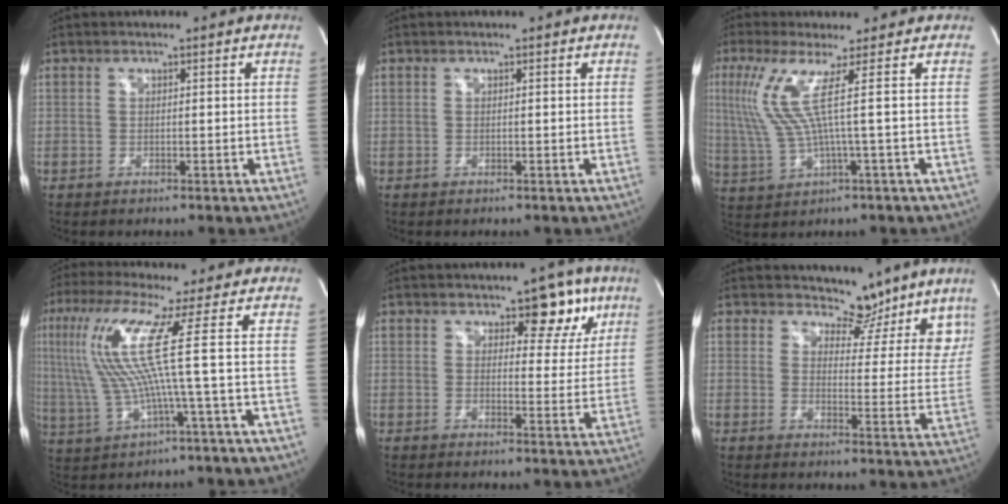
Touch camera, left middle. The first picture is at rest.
{"total": 0.0}
{"total": 7.2, "force": [1.9, -1.6, 6.8], "torque": [-0.160, 0.005, 0.050]}
{"total": 13.1, "force": [2.5, -1.7, 12.8], "torque": [-0.268, 0.011, 0.049]}
{"total": 6.7, "force": [4.1, 3.6, 4.0], "torque": [-0.024, 0.005, 0.049]}
{"total": 12.8, "force": [11.7, 4.5, 2.3], "torque": [0.009, -0.041, 0.116]}